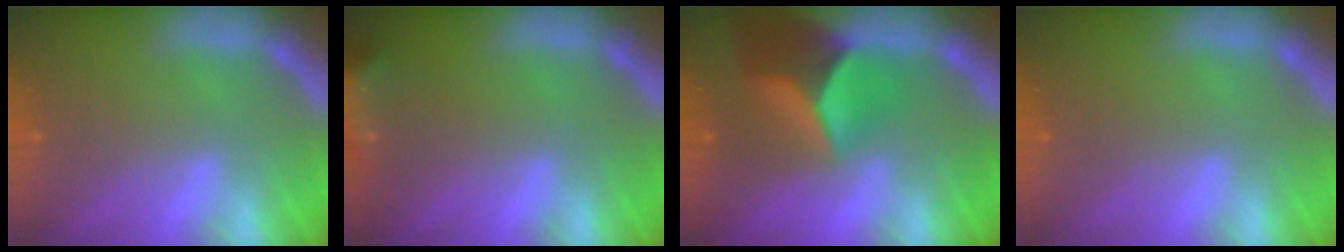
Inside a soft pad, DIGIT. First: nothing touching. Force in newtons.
{"total": 6.5}
{"total": 8.4}
{"total": 0.0}